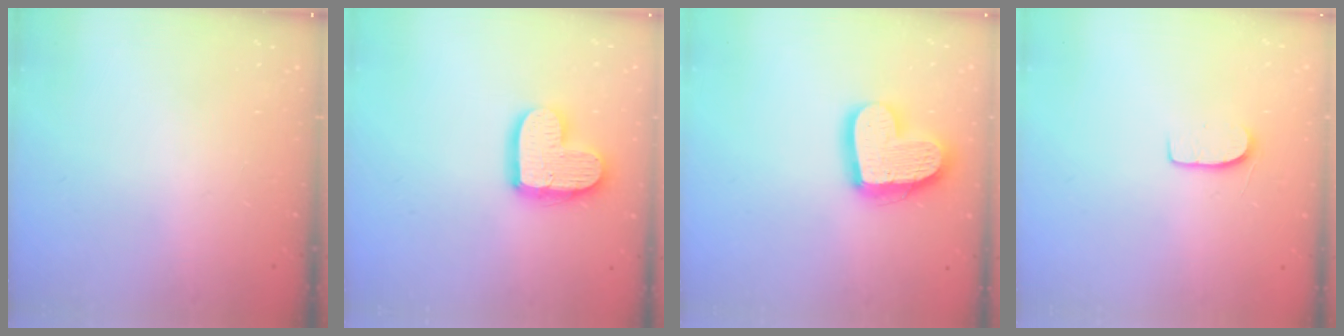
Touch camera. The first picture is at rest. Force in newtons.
{"total": 14.5, "press": 14.4, "slide": 1.3}
{"total": 17.8, "press": 17.7, "slide": 1.9}
{"total": 7.1, "press": 7.1, "slide": 0.6}